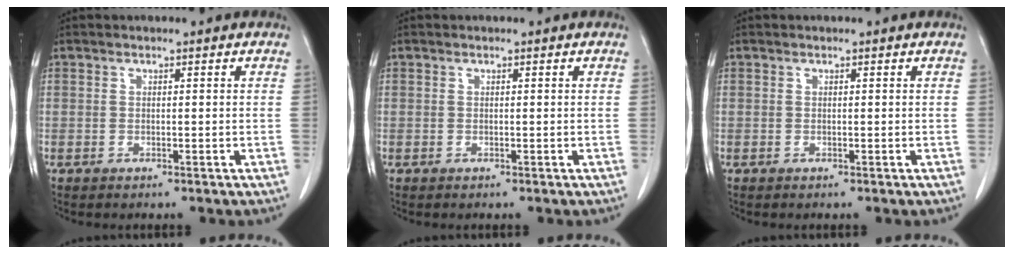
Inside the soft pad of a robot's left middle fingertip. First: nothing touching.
{"total": 0.0}
{"total": 0.0}